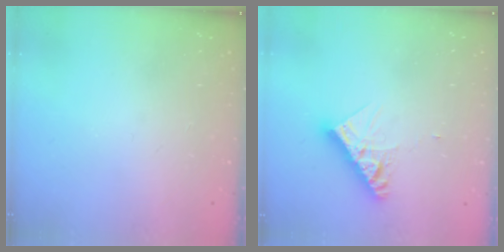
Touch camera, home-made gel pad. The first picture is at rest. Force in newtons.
{"total": 10.2, "press": 10.2, "slide": 0.7}